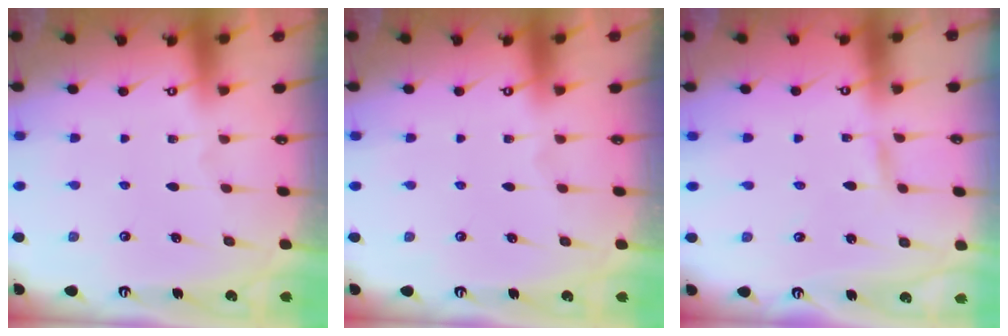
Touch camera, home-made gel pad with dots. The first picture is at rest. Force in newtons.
{"total": 0.0}
{"total": 2.3, "press": 2.3, "slide": 0.2}